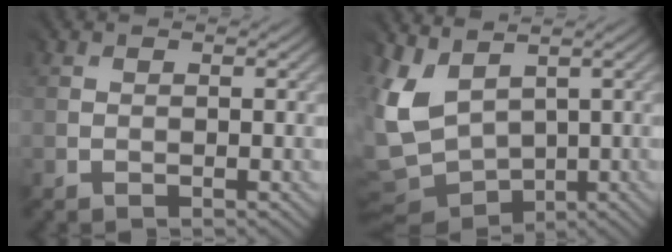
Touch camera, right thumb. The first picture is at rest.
{"total": 7.3, "force": [1.5, 5.0, 5.0], "torque": [-0.171, -0.003, 0.018]}